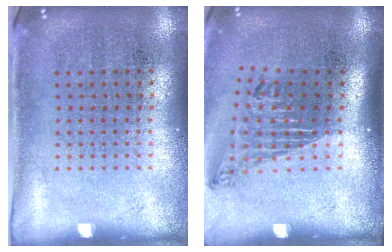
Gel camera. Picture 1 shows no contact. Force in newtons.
{"total": 1.7, "press": 1.1, "slide": 1.3}